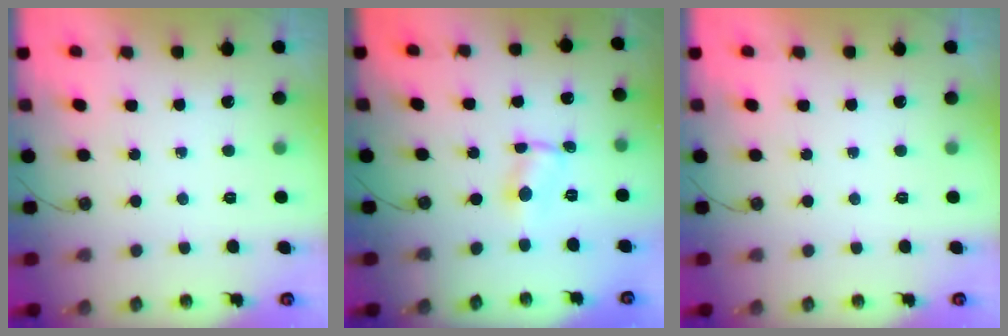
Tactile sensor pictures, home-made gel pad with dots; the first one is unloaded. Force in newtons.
{"total": 0.7, "press": 0.7, "slide": 0.1}
{"total": 0.0}